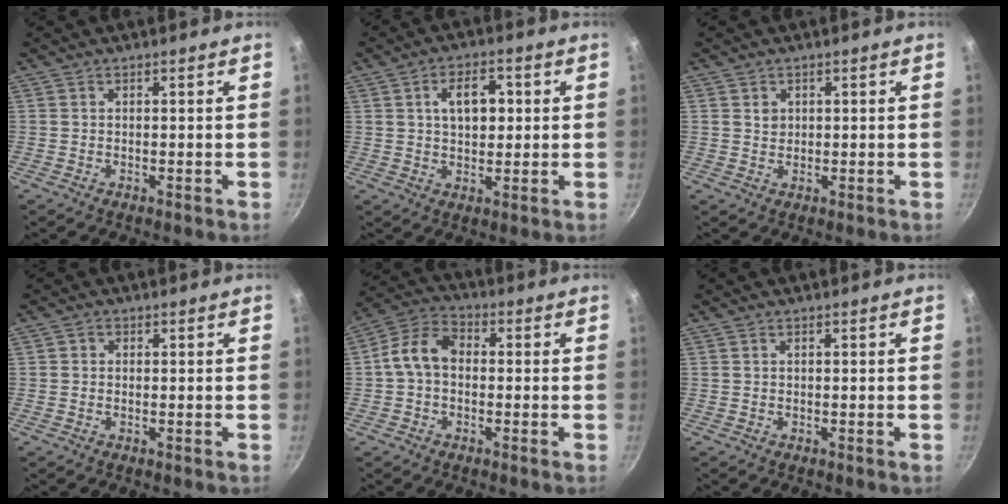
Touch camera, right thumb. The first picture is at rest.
{"total": 7.6, "force": [1.5, 4.5, 6.0], "torque": [-0.078, 0.005, 0.022]}
{"total": 1.9, "force": [0.8, 1.6, 0.7], "torque": [-0.006, 0.001, 0.014]}
{"total": 1.1, "force": [0.1, 1.0, 0.4], "torque": [-0.005, 0.003, 0.000]}
{"total": 8.2, "force": [-0.3, 6.1, 5.5], "torque": [-0.086, 0.027, -0.023]}
{"total": 0.0}